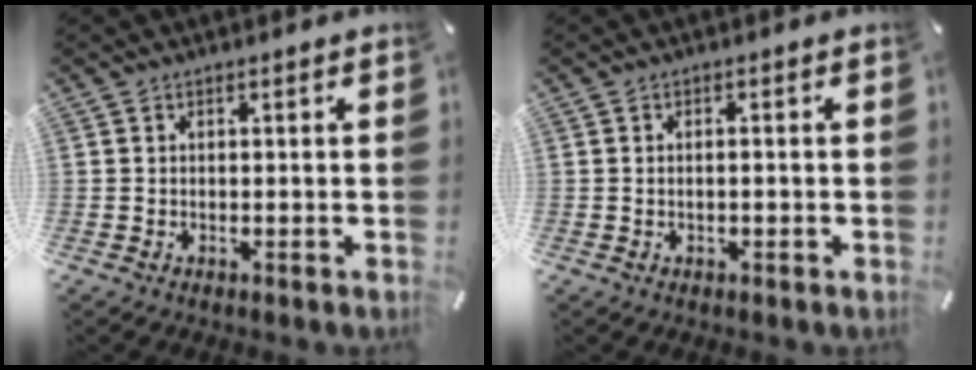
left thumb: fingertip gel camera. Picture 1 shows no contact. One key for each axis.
{"total": 1.0, "fx": -0.2, "fy": 0.4, "fz": 0.9, "tx": -0.017, "ty": 0.001, "tz": -0.005}